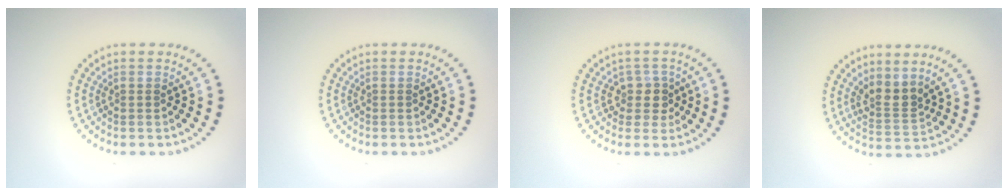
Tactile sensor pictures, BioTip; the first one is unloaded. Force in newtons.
{"total": 0.0}
{"total": 2.0, "press": 1.6, "slide": 1.3}
{"total": 2.6, "press": 1.9, "slide": 1.8}